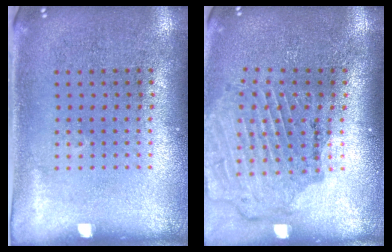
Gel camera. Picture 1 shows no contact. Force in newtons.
{"total": 1.7, "press": 1.7, "slide": 0.1}